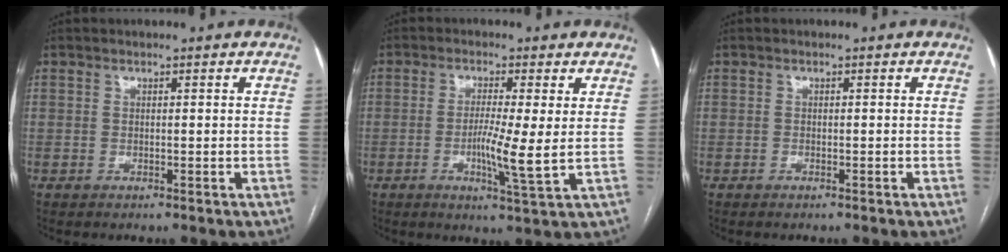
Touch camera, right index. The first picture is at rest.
{"total": 6.4, "force": [-0.5, -0.4, 6.4], "torque": [-0.117, -0.015, -0.012]}
{"total": 0.0}